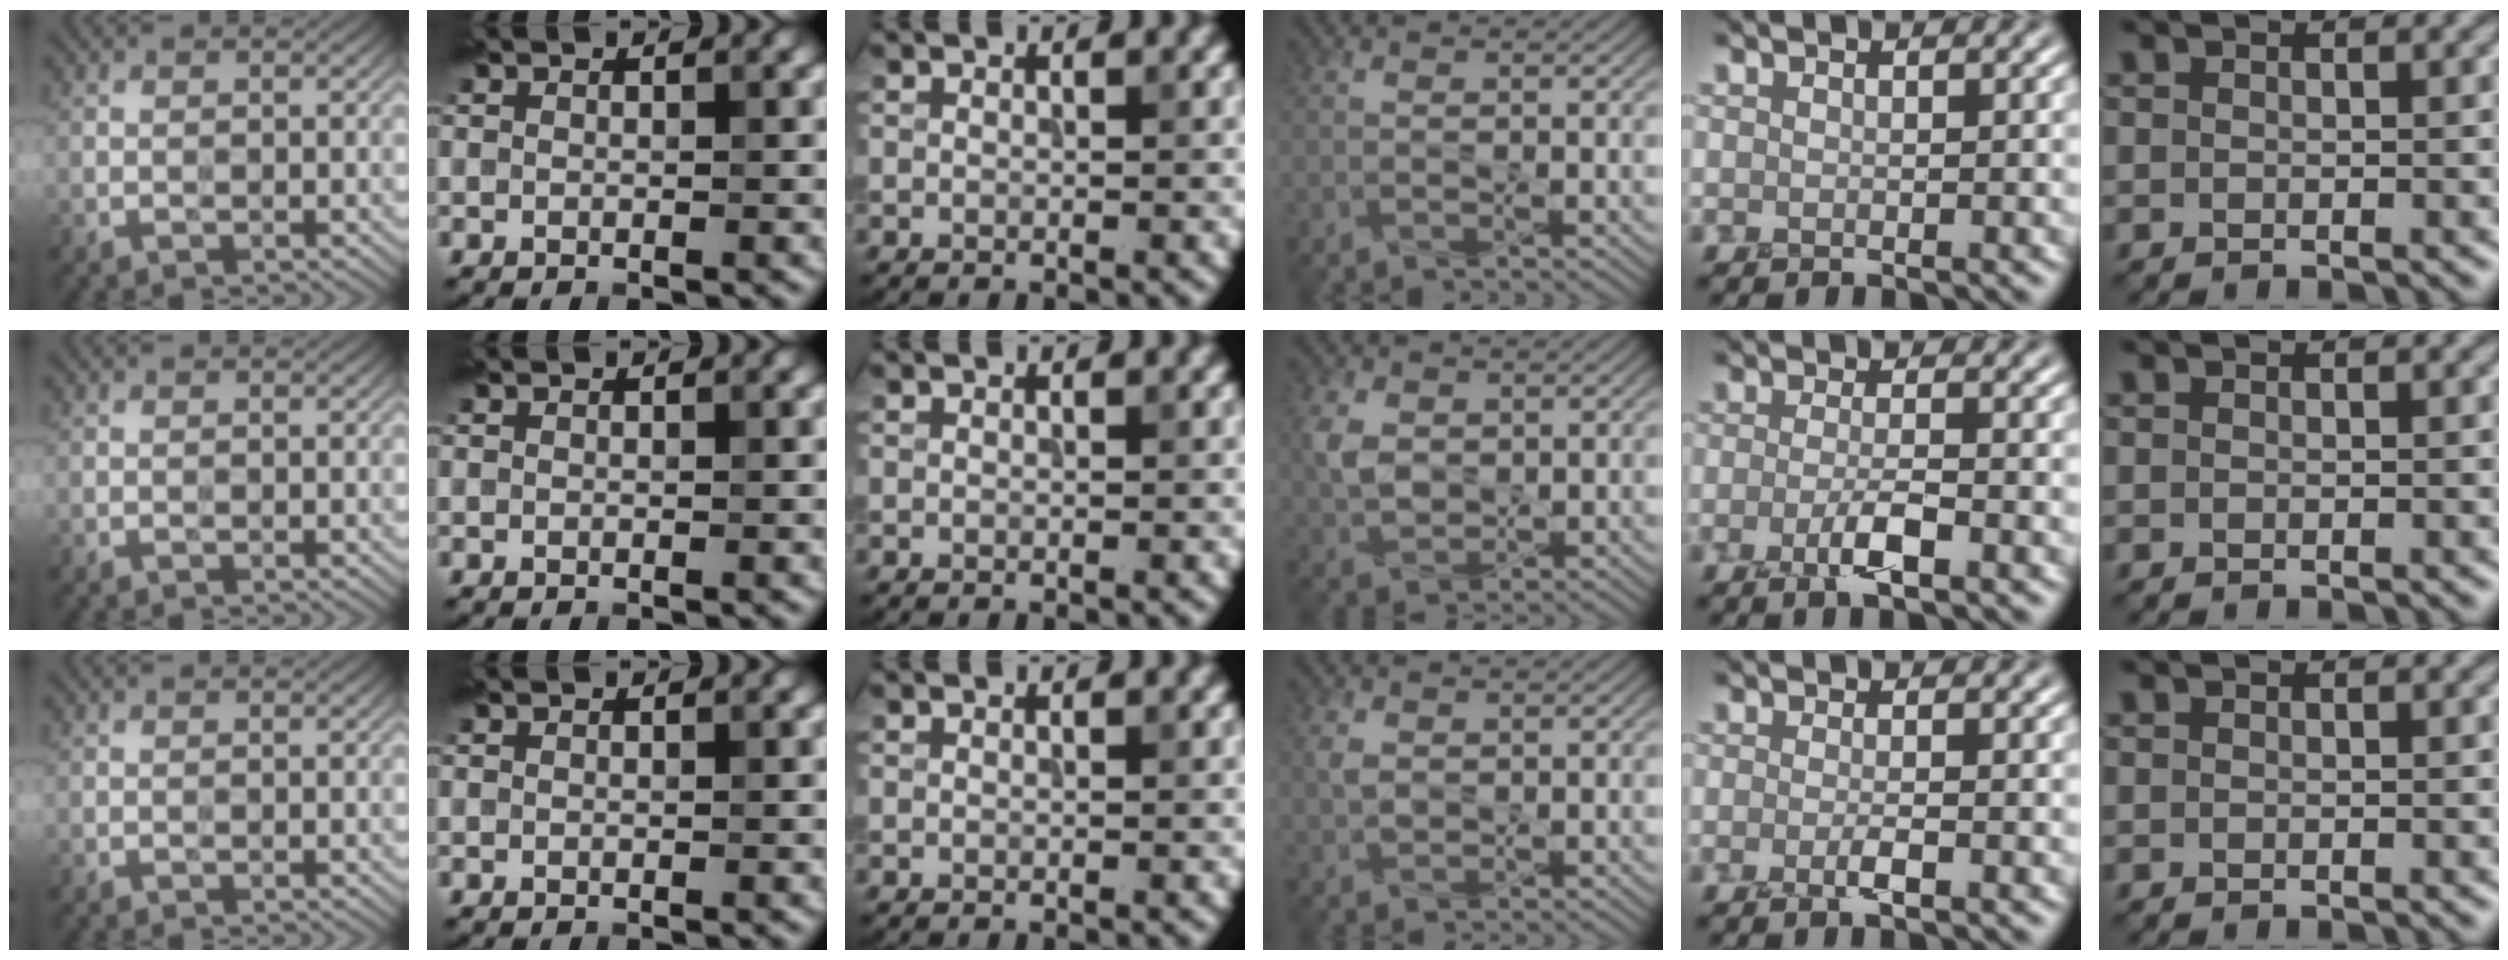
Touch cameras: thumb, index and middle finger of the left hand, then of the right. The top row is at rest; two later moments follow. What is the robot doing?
{"motion": "squeeze", "object": "tweezer"}